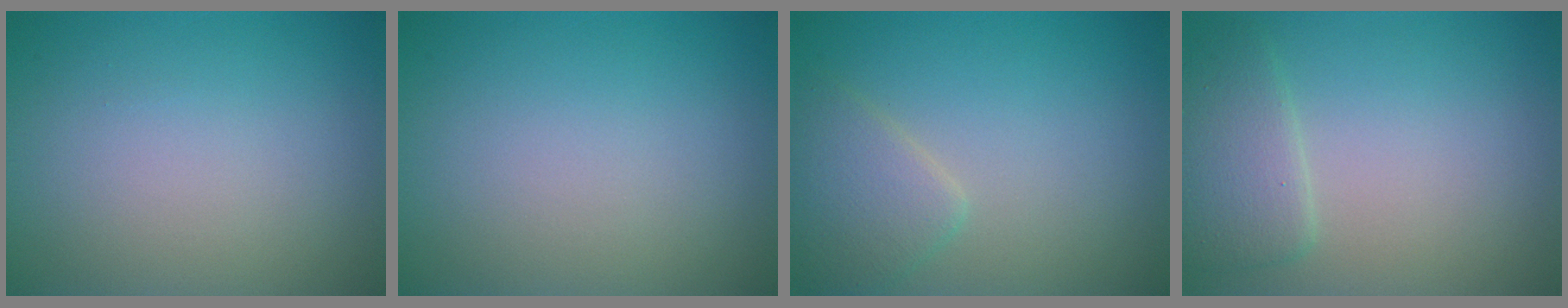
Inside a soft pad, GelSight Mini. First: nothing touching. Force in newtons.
{"total": 0.0}
{"total": 2.8, "press": 2.8, "slide": 0.1}
{"total": 2.8, "press": 2.8, "slide": 0.2}